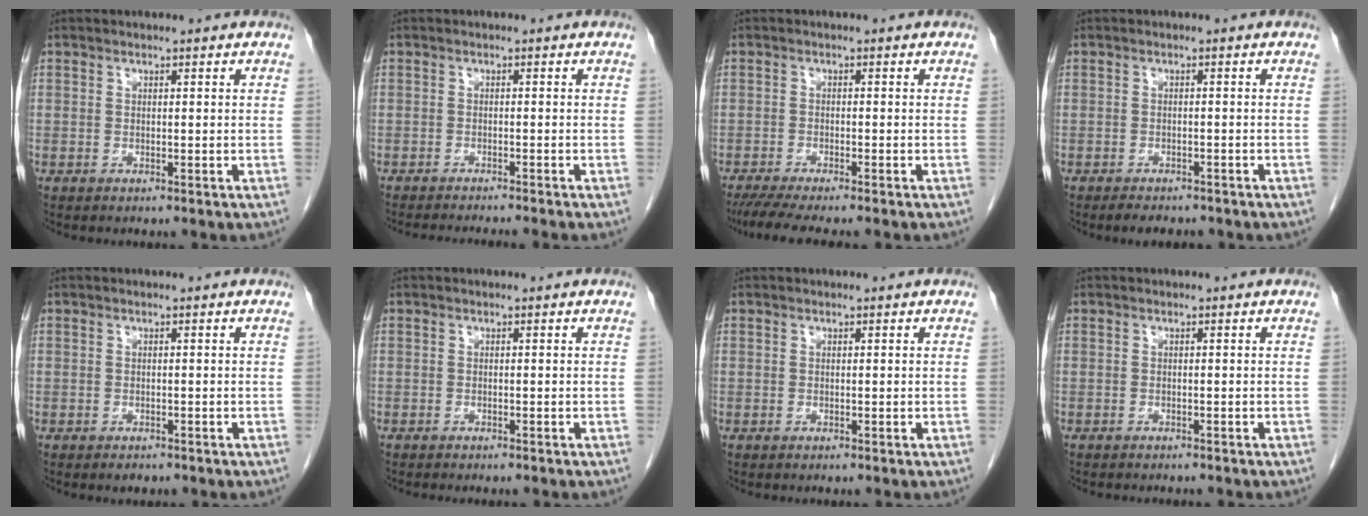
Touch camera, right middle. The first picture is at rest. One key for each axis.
{"total": 7.5, "fx": -6.9, "fy": -0.4, "fz": 2.9, "tx": -0.021, "ty": -0.017, "tz": -0.097}
{"total": 7.6, "fx": -6.4, "fy": 0.3, "fz": 4.1, "tx": -0.059, "ty": -0.017, "tz": -0.102}
{"total": 4.0, "fx": -3.3, "fy": 1.6, "fz": 1.5, "tx": -0.023, "ty": -0.003, "tz": -0.041}
{"total": 1.3, "fx": -1.0, "fy": 0.7, "fz": 0.5, "tx": -0.010, "ty": 0.000, "tz": -0.008}
{"total": 2.0, "fx": -1.8, "fy": 0.4, "fz": 0.8, "tx": -0.016, "ty": -0.004, "tz": -0.020}
{"total": 0.0}
{"total": 2.5, "fx": -2.3, "fy": 0.7, "fz": 0.9, "tx": -0.016, "ty": -0.005, "tz": -0.026}